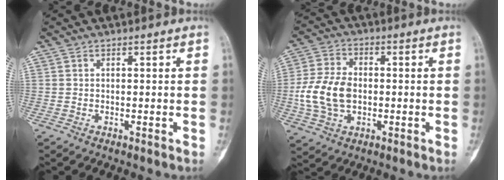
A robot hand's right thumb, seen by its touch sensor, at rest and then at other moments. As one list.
[{"total": 11.7, "force": [-1.1, 8.0, 8.5], "torque": [-0.160, 0.012, -0.023]}]